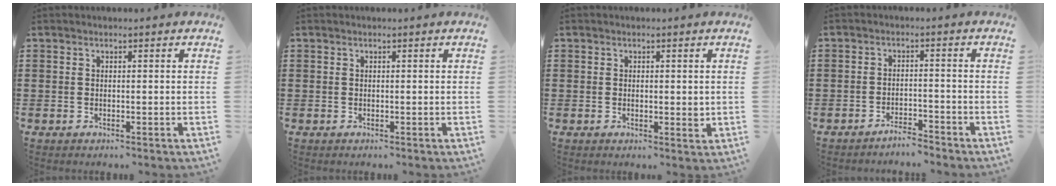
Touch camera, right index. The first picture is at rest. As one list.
[{"total": 0.0}, {"total": 1.8, "force": [0.0, 0.7, 1.7], "torque": [-0.023, -0.001, -0.002]}, {"total": 2.8, "force": [-2.8, 0.2, 0.3], "torque": [-0.010, 0.003, -0.058]}]